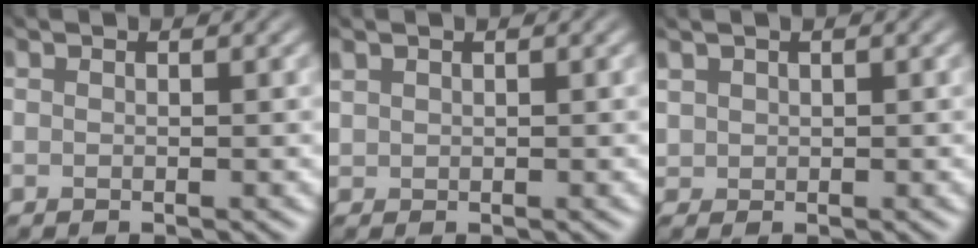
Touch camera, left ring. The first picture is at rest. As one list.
[{"total": 0.6, "force": [0.5, 0.0, -0.2], "torque": [-0.001, 0.005, 0.018]}, {"total": 0.8, "force": [0.7, 0.3, -0.1], "torque": [-0.007, 0.006, 0.025]}]